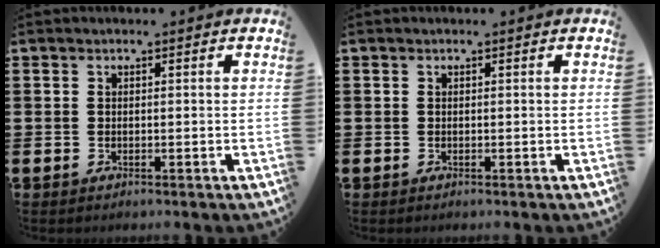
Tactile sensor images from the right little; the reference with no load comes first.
{"total": 0.0}